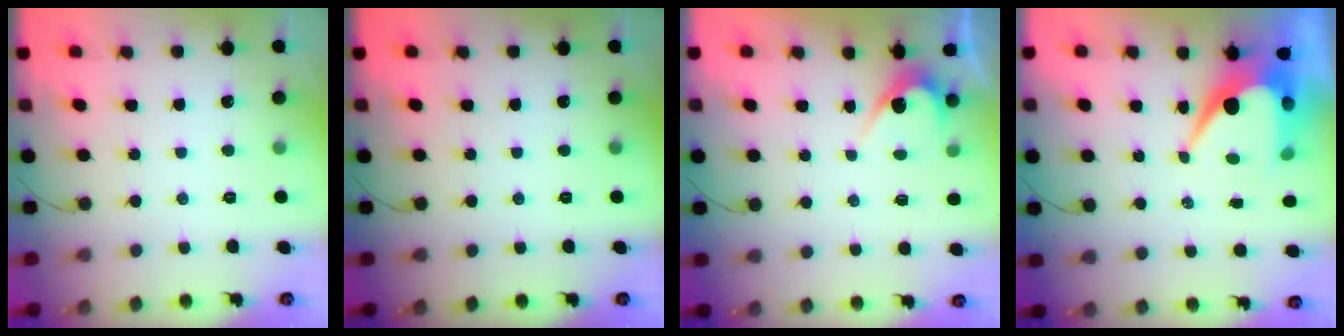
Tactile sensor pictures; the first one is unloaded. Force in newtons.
{"total": 0.0}
{"total": 3.0, "press": 3.0, "slide": 0.2}
{"total": 10.2, "press": 10.2, "slide": 0.9}